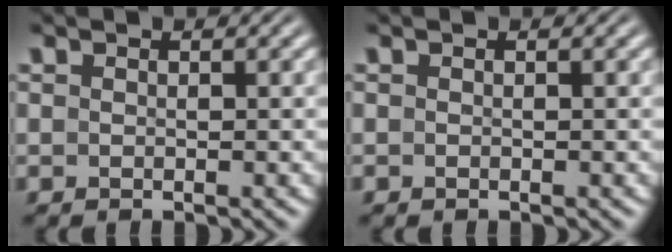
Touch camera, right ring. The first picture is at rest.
{"total": 0.0}